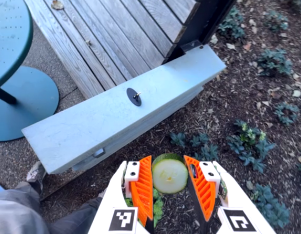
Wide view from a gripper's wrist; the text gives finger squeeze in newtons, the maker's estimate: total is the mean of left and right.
{"total": 10.5, "left": 10.5, "right": 10.5}